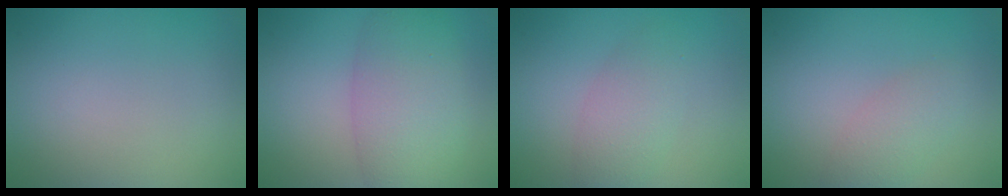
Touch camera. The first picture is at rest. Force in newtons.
{"total": 6.7, "press": 6.6, "slide": 0.6}
{"total": 3.1, "press": 3.1, "slide": 0.0}
{"total": 2.4, "press": 2.4, "slide": 0.2}